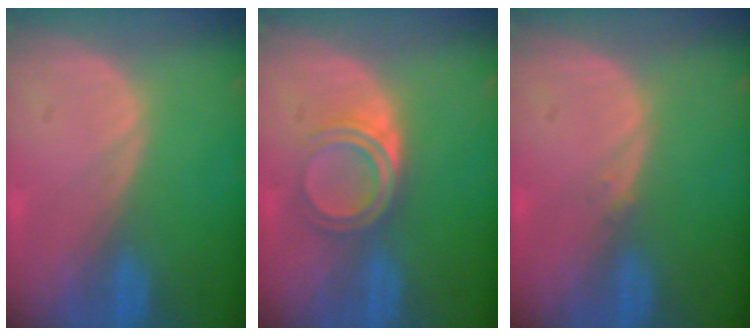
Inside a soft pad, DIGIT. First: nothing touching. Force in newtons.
{"total": 5.1, "press": 4.3, "slide": 2.6}
{"total": 0.6, "press": 0.5, "slide": 0.3}